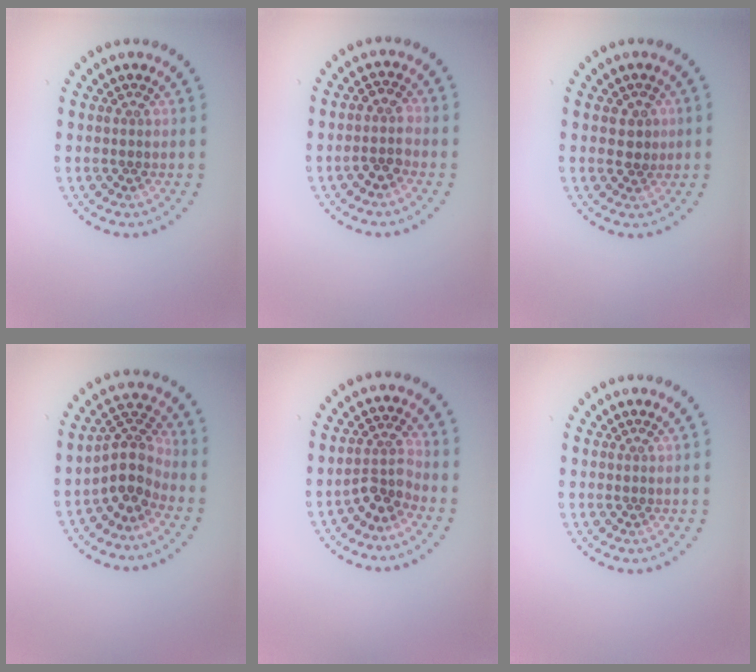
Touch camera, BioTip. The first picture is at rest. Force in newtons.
{"total": 2.1, "press": 1.8, "slide": 1.1}
{"total": 1.8, "press": 1.7, "slide": 0.6}
{"total": 3.7, "press": 2.7, "slide": 2.5}
{"total": 2.7, "press": 2.0, "slide": 1.9}
{"total": 0.0}